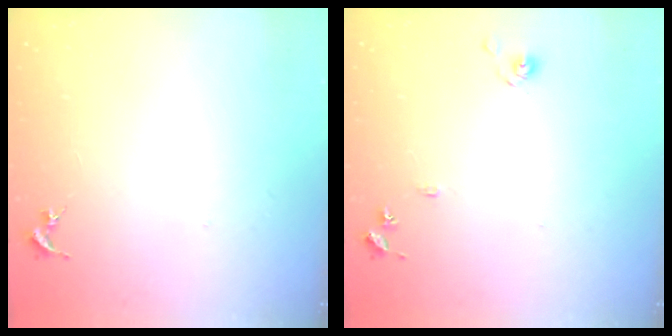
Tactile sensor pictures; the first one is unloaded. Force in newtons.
{"total": 7.2, "press": 7.2, "slide": 0.7}